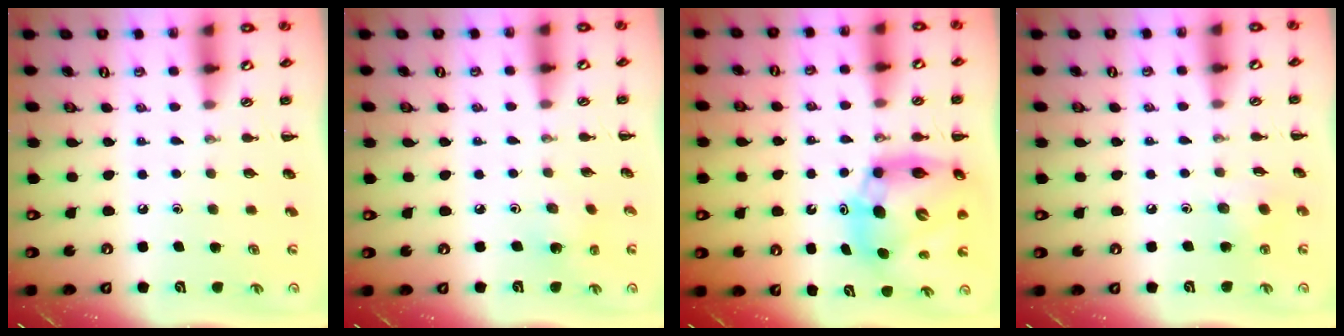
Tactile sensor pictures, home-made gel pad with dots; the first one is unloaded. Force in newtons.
{"total": 2.7, "press": 2.5, "slide": 0.9}
{"total": 14.2, "press": 13.6, "slide": 4.2}
{"total": 4.3, "press": 4.2, "slide": 0.9}